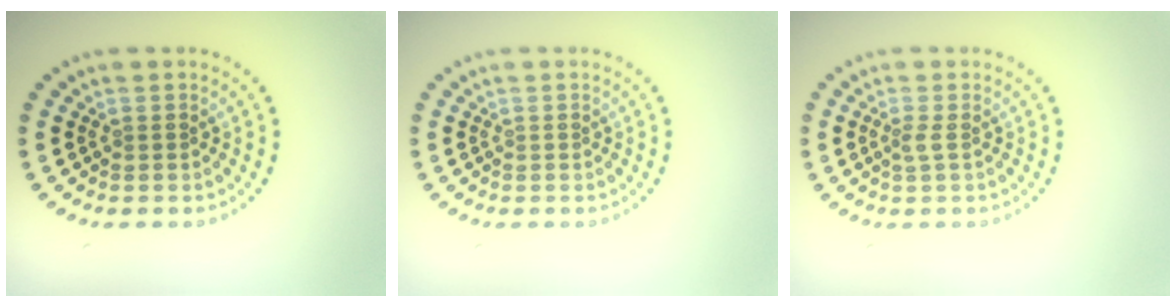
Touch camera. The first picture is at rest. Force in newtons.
{"total": 0.0}
{"total": 1.0, "press": 0.7, "slide": 0.7}